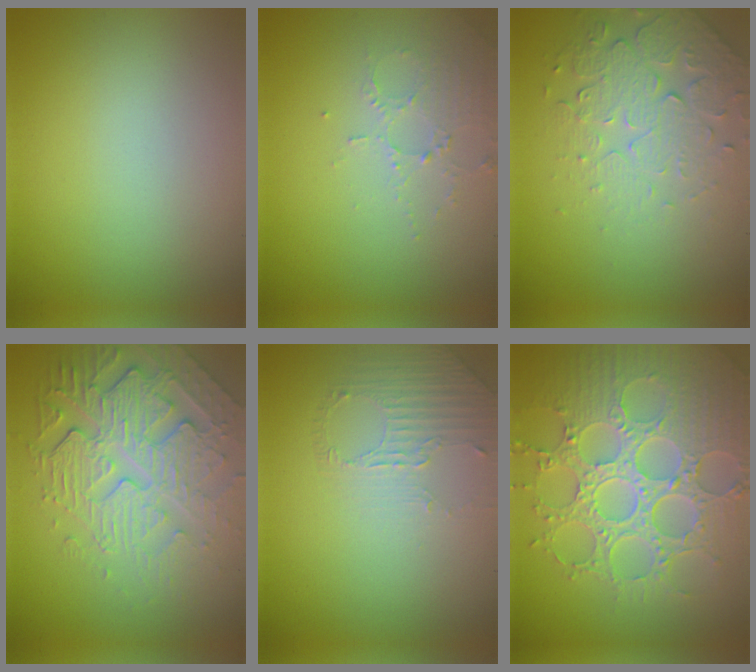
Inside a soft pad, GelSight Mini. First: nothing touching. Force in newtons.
{"total": 2.1, "press": 2.1, "slide": 0.4}
{"total": 5.0, "press": 3.4, "slide": 3.7}
{"total": 7.1, "press": 5.2, "slide": 4.8}
{"total": 1.4, "press": 0.8, "slide": 1.1}
{"total": 8.8, "press": 6.6, "slide": 5.7}